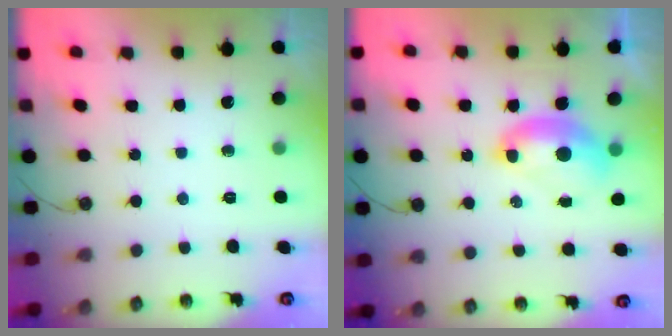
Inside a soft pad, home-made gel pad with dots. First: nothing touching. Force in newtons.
{"total": 2.9, "press": 2.9, "slide": 0.6}